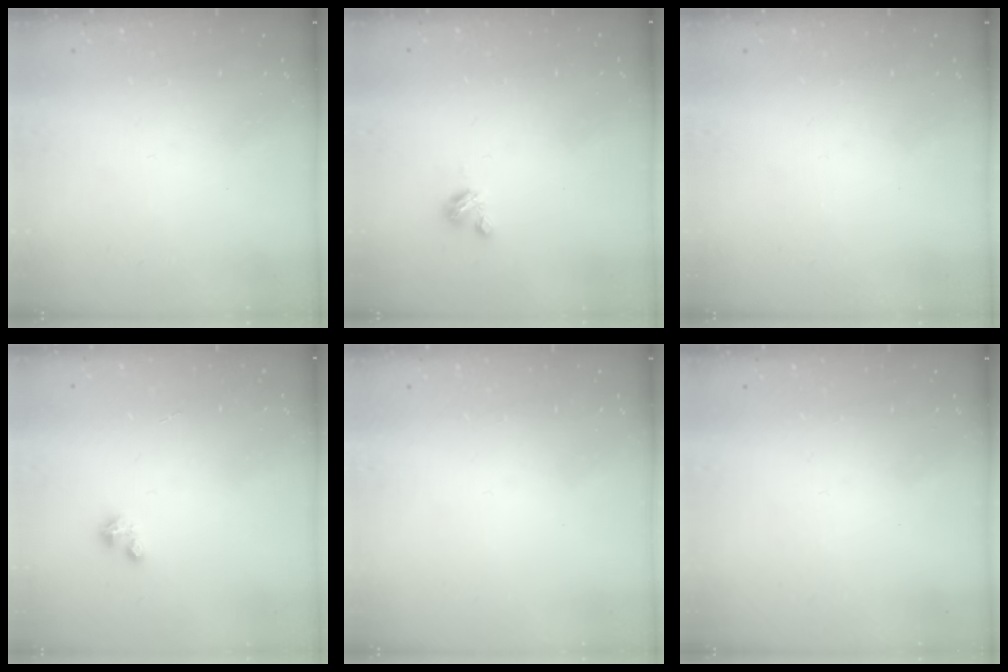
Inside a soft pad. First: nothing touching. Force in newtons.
{"total": 2.7, "press": 2.7, "slide": 0.3}
{"total": 0.0}
{"total": 0.9, "press": 0.9, "slide": 0.3}
{"total": 0.0}
{"total": 0.0}